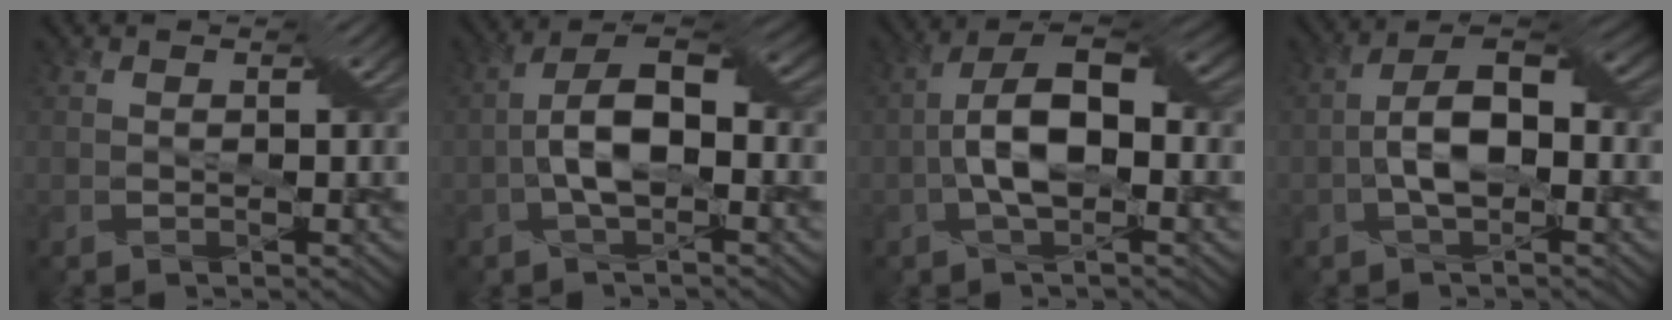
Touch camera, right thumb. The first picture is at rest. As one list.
[{"total": 6.8, "force": [-1.1, 3.1, 6.0], "torque": [-0.115, 0.015, -0.022]}, {"total": 8.0, "force": [-0.9, 3.7, 7.0], "torque": [-0.134, 0.014, -0.019]}, {"total": 6.8, "force": [-1.1, 3.3, 5.8], "torque": [-0.108, 0.014, -0.021]}]